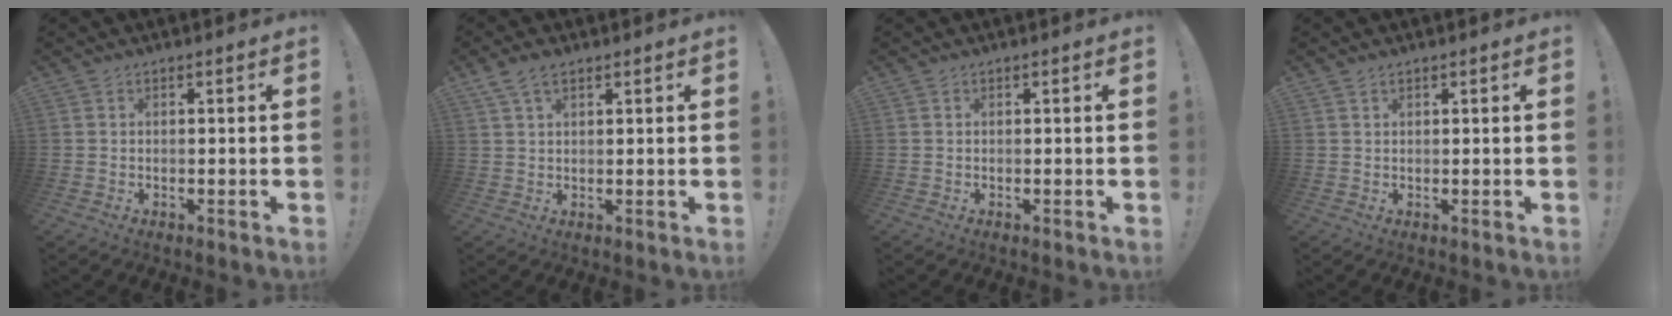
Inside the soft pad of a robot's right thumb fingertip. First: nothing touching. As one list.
[{"total": 4.9, "force": [3.0, 2.3, 3.2], "torque": [-0.065, -0.003, 0.058]}, {"total": 0.0}, {"total": 0.8, "force": [0.7, 0.3, 0.3], "torque": [-0.003, -0.001, 0.013]}]